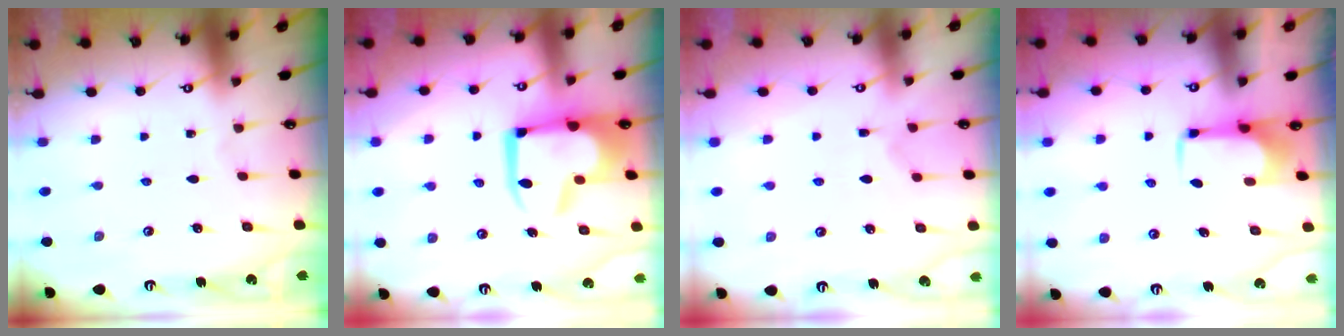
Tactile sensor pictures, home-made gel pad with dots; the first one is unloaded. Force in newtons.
{"total": 12.2, "press": 12.2, "slide": 1.3}
{"total": 2.3, "press": 1.9, "slide": 1.3}
{"total": 2.0, "press": 2.0, "slide": 0.4}